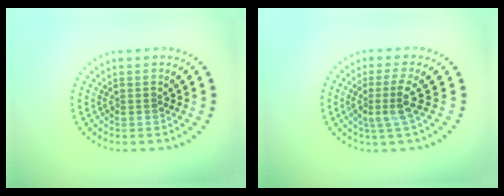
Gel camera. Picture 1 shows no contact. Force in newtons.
{"total": 3.0, "press": 2.2, "slide": 2.0}